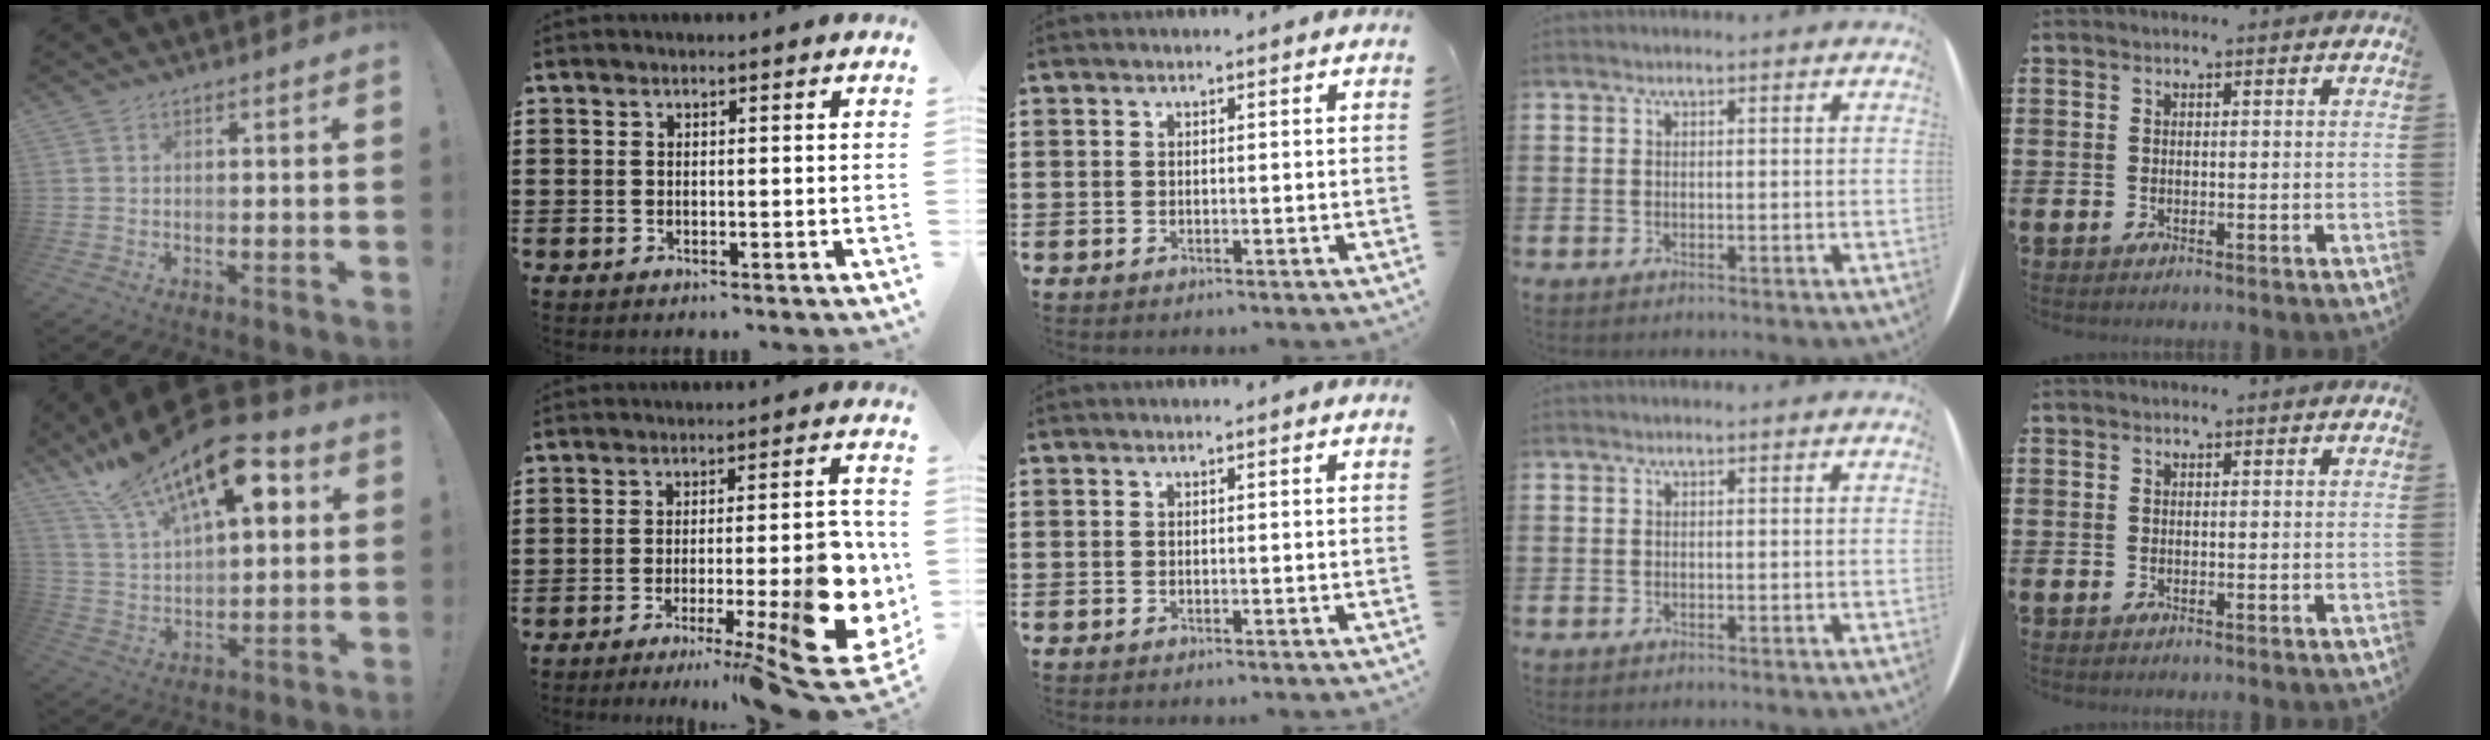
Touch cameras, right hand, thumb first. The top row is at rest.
{"thumb": {"total": 21.2, "force": [12.7, 9.2, 14.3], "torque": [-0.246, -0.072, 0.215]}, "index": {"total": 13.2, "force": [-5.2, 2.9, 11.8], "torque": [-0.158, -0.017, -0.082]}}